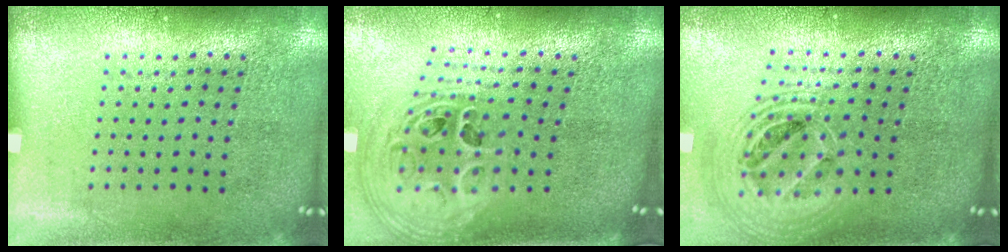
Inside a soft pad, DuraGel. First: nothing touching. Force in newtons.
{"total": 2.9, "press": 2.1, "slide": 2.0}
{"total": 2.1, "press": 1.7, "slide": 1.3}